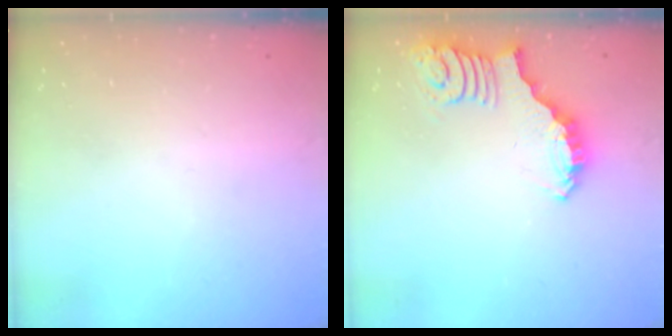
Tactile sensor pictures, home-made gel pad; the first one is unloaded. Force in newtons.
{"total": 2.6, "press": 2.5, "slide": 0.5}